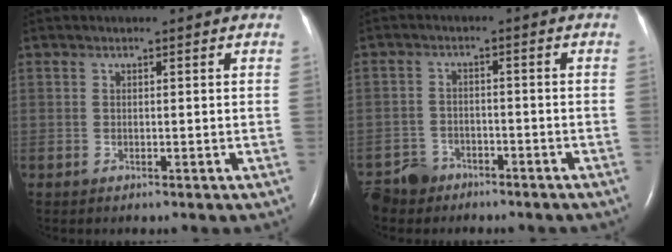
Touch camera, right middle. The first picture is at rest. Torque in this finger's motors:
{"motor_torque": [-0.04, -0.03, -0.03, 0.00]}